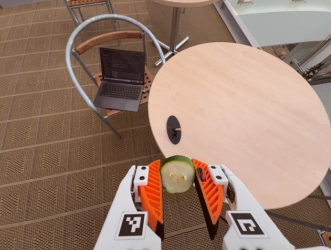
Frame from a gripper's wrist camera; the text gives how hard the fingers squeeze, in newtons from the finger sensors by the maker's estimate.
{"total": 8.7, "left": 8.6, "right": 8.9}